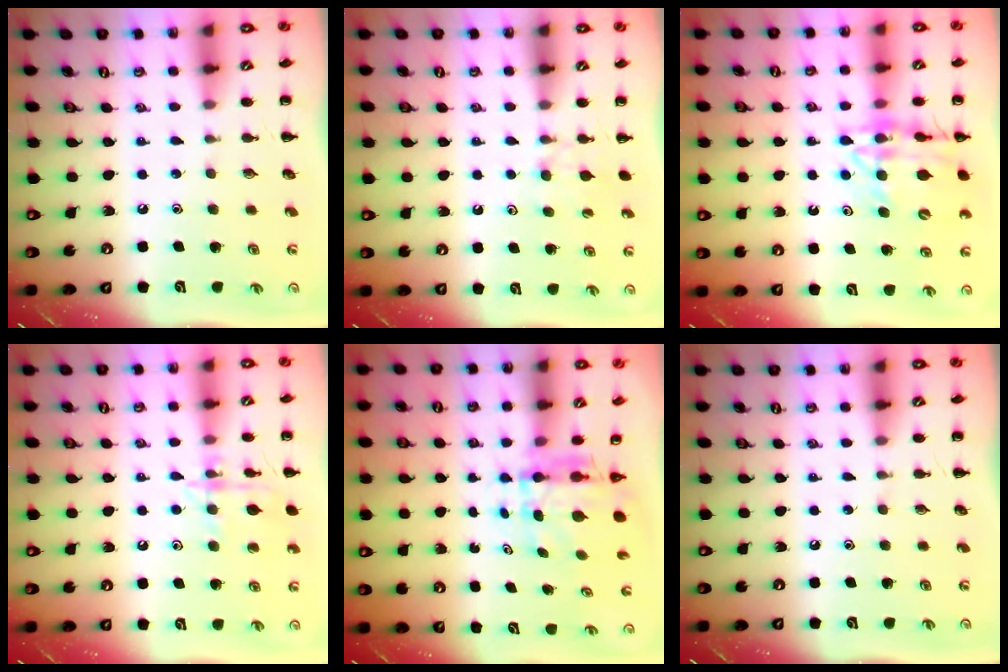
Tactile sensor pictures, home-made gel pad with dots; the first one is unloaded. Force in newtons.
{"total": 5.7, "press": 5.5, "slide": 1.7}
{"total": 16.3, "press": 16.0, "slide": 3.3}
{"total": 13.1, "press": 13.0, "slide": 1.1}
{"total": 5.6, "press": 5.4, "slide": 1.5}
{"total": 0.0}